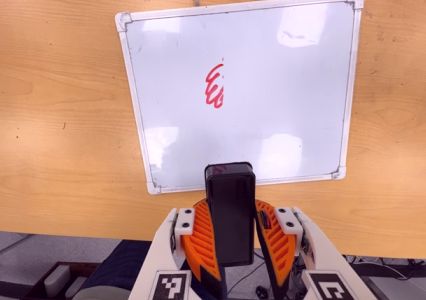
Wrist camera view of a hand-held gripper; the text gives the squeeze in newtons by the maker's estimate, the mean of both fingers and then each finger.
{"total": 8.8, "left": 8.6, "right": 9.0}